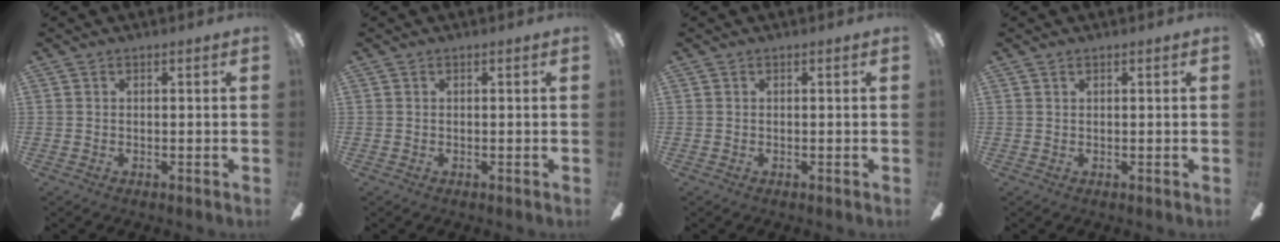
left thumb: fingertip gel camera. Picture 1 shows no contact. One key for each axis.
{"total": 0.0}
{"total": 0.0}
{"total": 0.8, "fx": 0.4, "fy": 0.5, "fz": 0.6, "tx": -0.012, "ty": 0.003, "tz": 0.007}